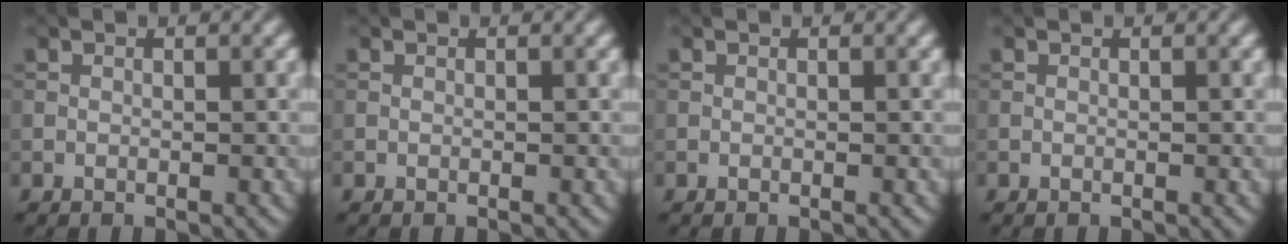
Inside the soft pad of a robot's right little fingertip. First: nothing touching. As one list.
[{"total": 0.0}, {"total": 0.0}, {"total": 0.0}]